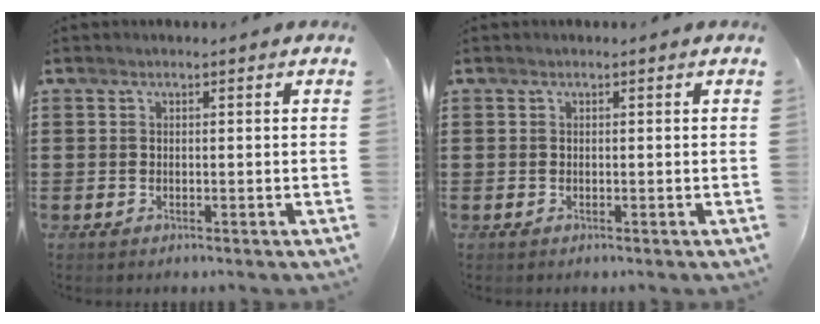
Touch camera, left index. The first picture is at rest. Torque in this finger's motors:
{"motor_torque": [0.00, 0.00, 0.00, 0.01]}